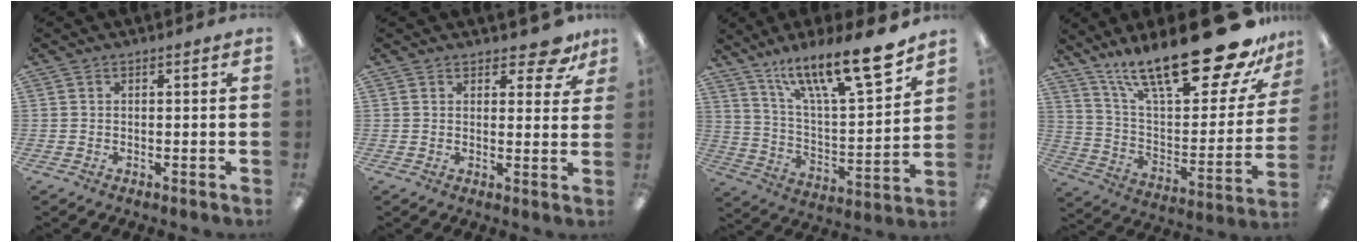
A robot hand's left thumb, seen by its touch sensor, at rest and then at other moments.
{"total": 6.0, "force": [4.6, 2.5, 2.9], "torque": [-0.029, -0.024, 0.077]}
{"total": 20.3, "force": [15.4, 4.7, 12.4], "torque": [-0.199, -0.103, 0.252]}
{"total": 28.9, "force": [20.0, 8.3, 19.2], "torque": [-0.291, -0.135, 0.335]}